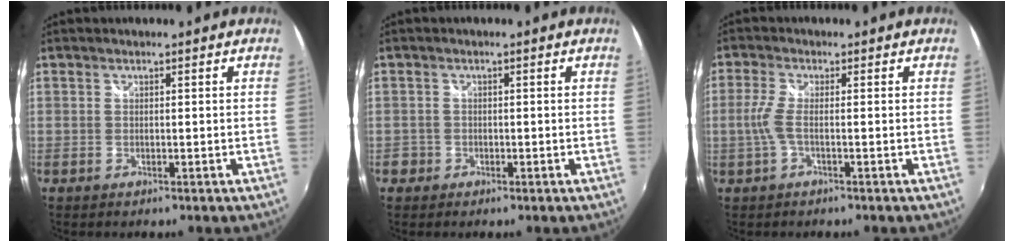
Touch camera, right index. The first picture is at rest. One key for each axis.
{"total": 2.0, "fx": -0.9, "fy": 1.7, "fz": 0.0, "tx": -0.004, "ty": 0.007, "tz": -0.014}
{"total": 3.3, "fx": -0.8, "fy": 0.3, "fz": 3.2, "tx": -0.080, "ty": -0.001, "tz": -0.016}